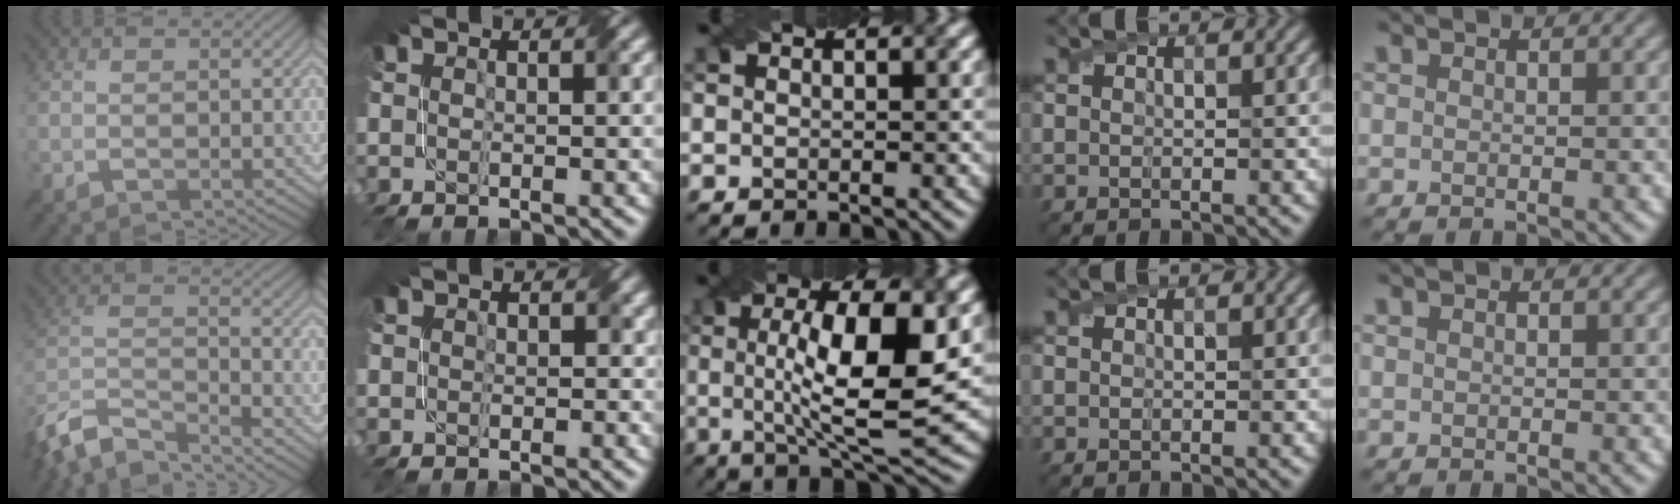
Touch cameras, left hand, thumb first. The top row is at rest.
{"thumb": {"total": 10.4, "force": [-8.6, 2.7, 5.1], "torque": [-0.114, -0.011, -0.175]}, "index": {"total": 1.3, "force": [0.5, 1.0, 0.6], "torque": [-0.006, -0.001, 0.002]}, "middle": {"total": 11.0, "force": [1.2, 2.9, 10.5], "torque": [-0.162, -0.001, 0.022]}, "little": {"total": 0.6, "force": [-0.1, -0.3, -0.5], "torque": [0.003, -0.001, 0.004]}}